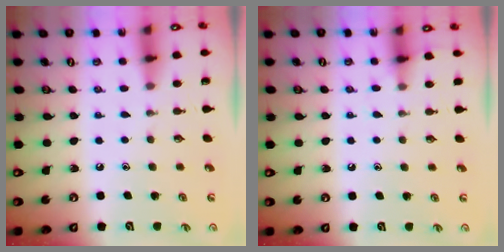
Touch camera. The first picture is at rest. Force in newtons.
{"total": 4.8, "press": 4.7, "slide": 0.7}